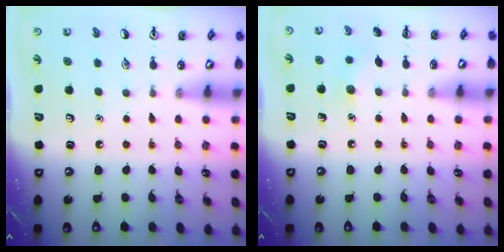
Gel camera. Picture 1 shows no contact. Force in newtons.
{"total": 5.9, "press": 5.7, "slide": 1.4}